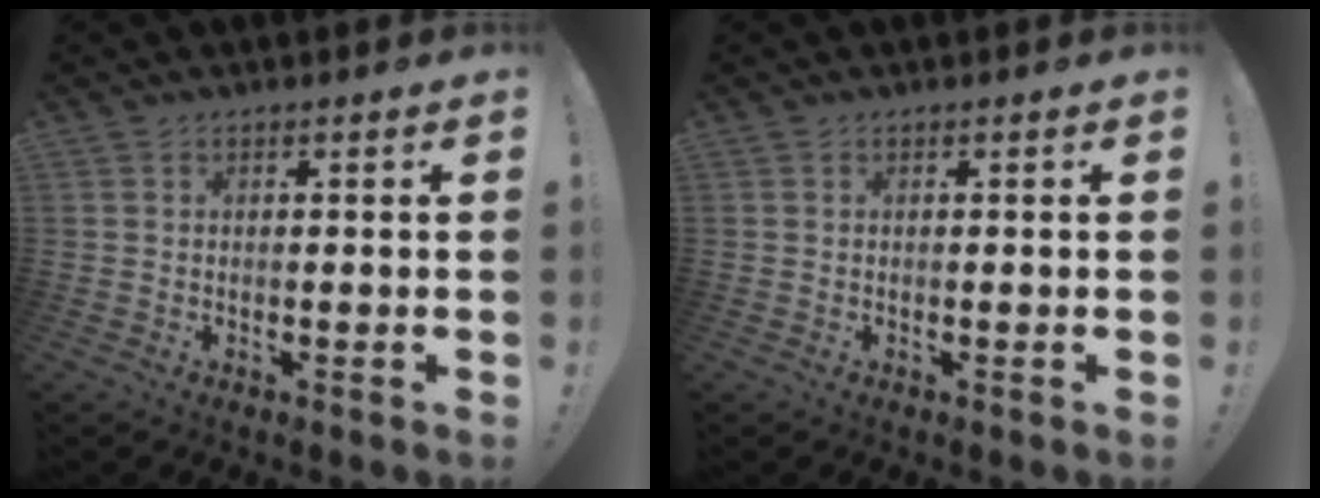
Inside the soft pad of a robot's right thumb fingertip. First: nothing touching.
{"total": 0.0}